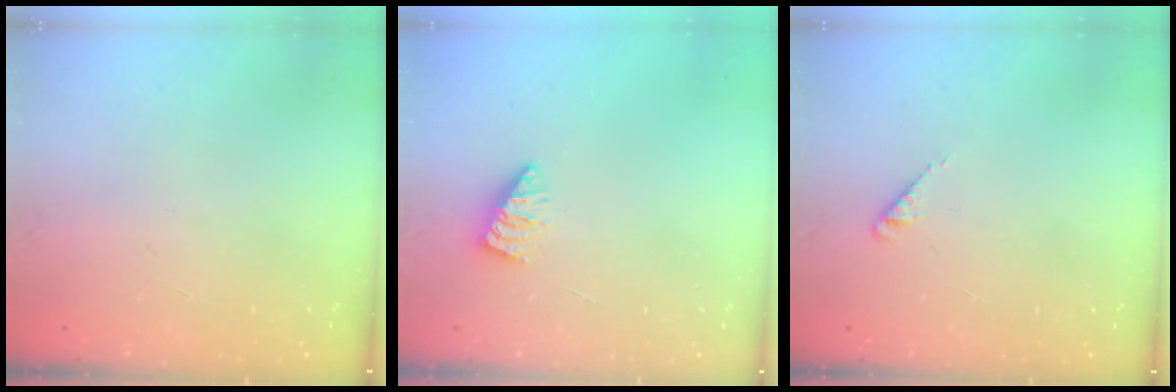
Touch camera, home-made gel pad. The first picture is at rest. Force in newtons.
{"total": 2.6, "press": 2.6, "slide": 0.2}
{"total": 2.3, "press": 2.3, "slide": 0.4}